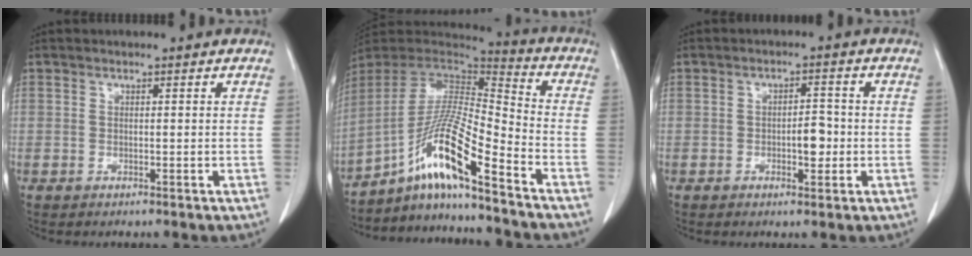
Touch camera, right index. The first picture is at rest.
{"total": 15.0, "force": [-9.6, -0.2, 11.5], "torque": [-0.218, 0.002, -0.176]}
{"total": 3.5, "force": [-0.7, 1.4, 3.1], "torque": [-0.042, 0.005, -0.005]}